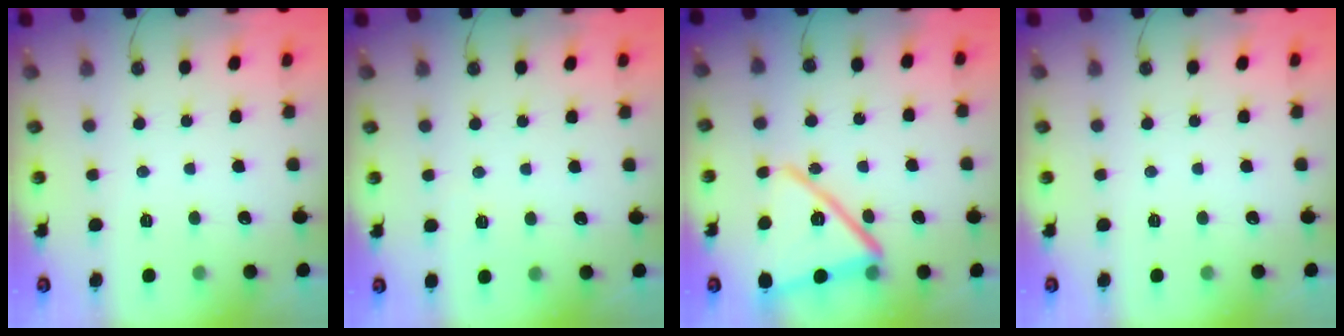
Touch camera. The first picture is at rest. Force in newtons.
{"total": 2.8, "press": 1.5, "slide": 2.3}
{"total": 18.7, "press": 18.4, "slide": 3.3}
{"total": 0.0}